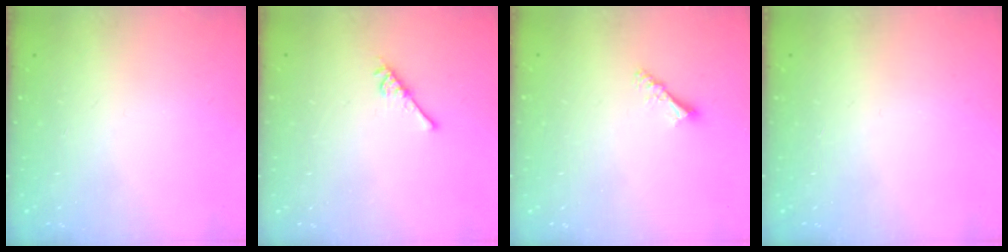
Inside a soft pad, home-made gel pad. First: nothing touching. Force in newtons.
{"total": 5.0, "press": 4.9, "slide": 0.8}
{"total": 4.2, "press": 4.1, "slide": 0.5}
{"total": 0.0}